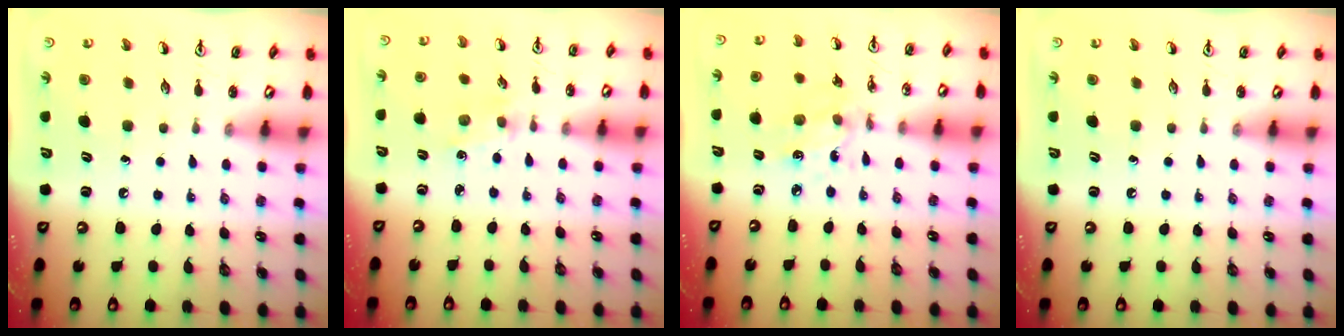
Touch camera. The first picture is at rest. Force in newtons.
{"total": 2.2, "press": 2.1, "slide": 0.3}
{"total": 3.7, "press": 3.4, "slide": 1.4}
{"total": 0.0}